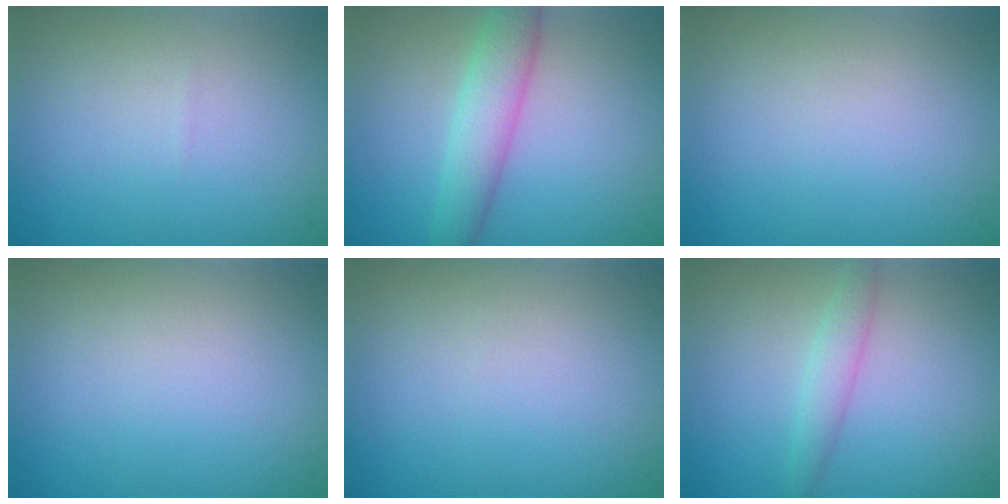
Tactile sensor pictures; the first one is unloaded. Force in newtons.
{"total": 3.9, "press": 3.9, "slide": 0.1}
{"total": 0.0}
{"total": 0.0}
{"total": 0.0}
{"total": 1.9, "press": 1.9, "slide": 0.1}